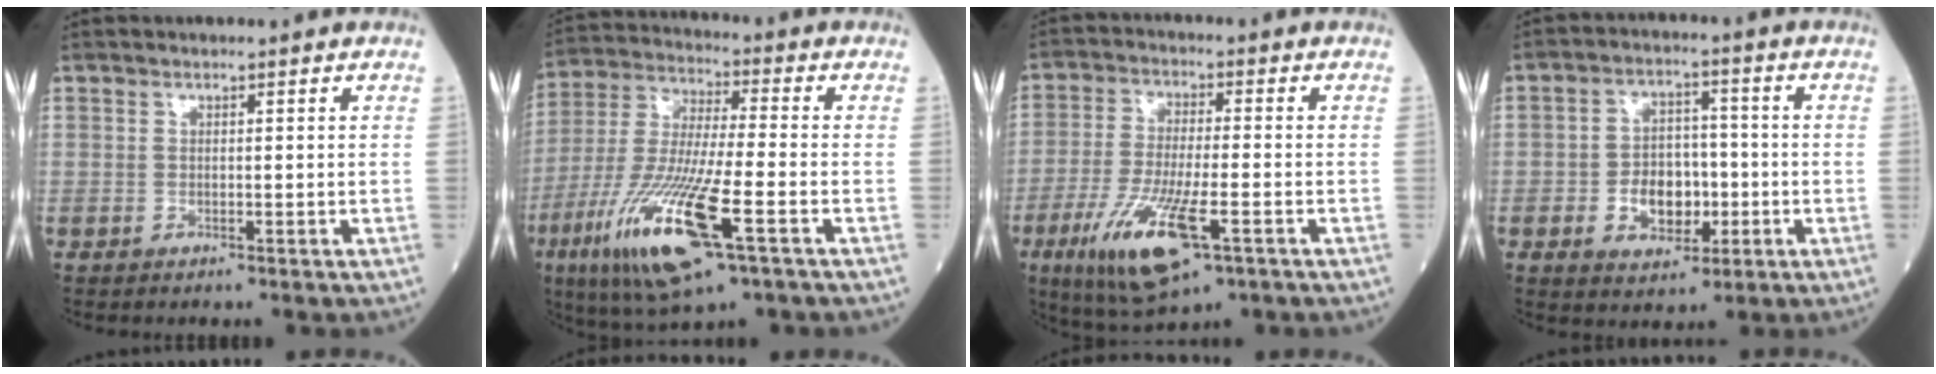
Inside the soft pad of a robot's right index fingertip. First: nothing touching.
{"total": 17.9, "force": [-7.6, 2.4, 16.0], "torque": [-0.348, -0.037, -0.137]}
{"total": 12.7, "force": [-5.6, 2.8, 11.1], "torque": [-0.223, -0.027, -0.093]}
{"total": 7.5, "force": [-1.7, 5.0, 5.3], "torque": [-0.089, 0.011, -0.023]}